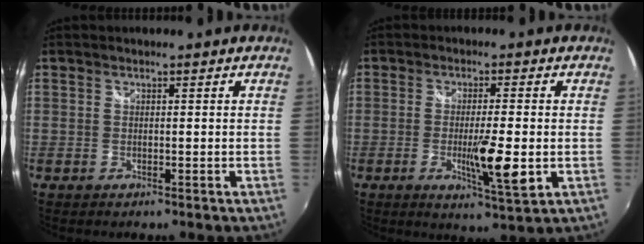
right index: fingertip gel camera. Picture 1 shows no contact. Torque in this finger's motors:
{"motor_torque": [1.92, 0.22, 0.55, 0.12]}